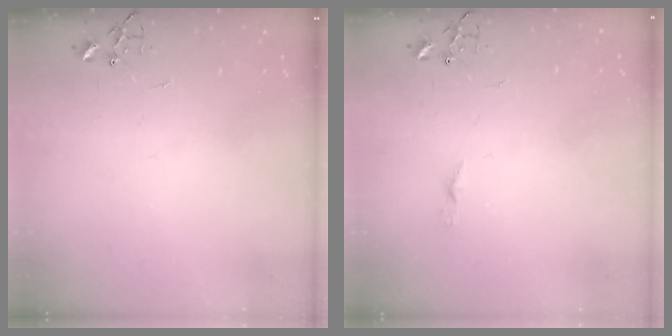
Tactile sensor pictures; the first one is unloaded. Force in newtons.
{"total": 3.8, "press": 3.7, "slide": 0.3}